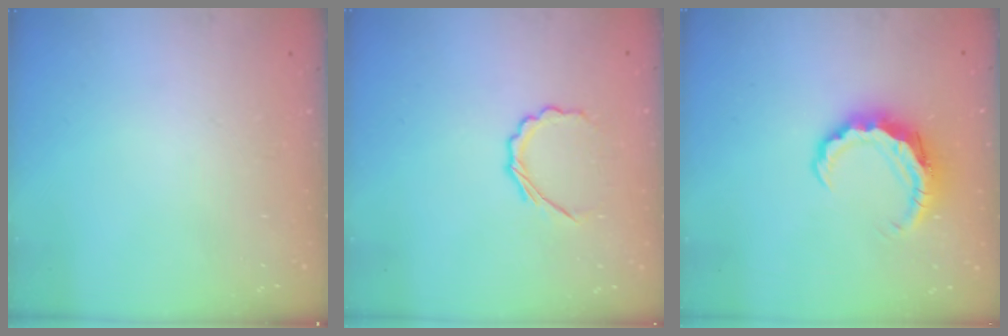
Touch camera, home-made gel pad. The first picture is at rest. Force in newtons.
{"total": 5.1, "press": 4.9, "slide": 1.4}
{"total": 8.0, "press": 7.9, "slide": 0.7}